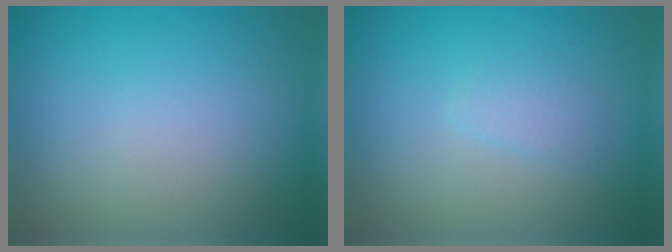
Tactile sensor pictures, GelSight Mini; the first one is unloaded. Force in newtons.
{"total": 1.1, "press": 1.1, "slide": 0.0}